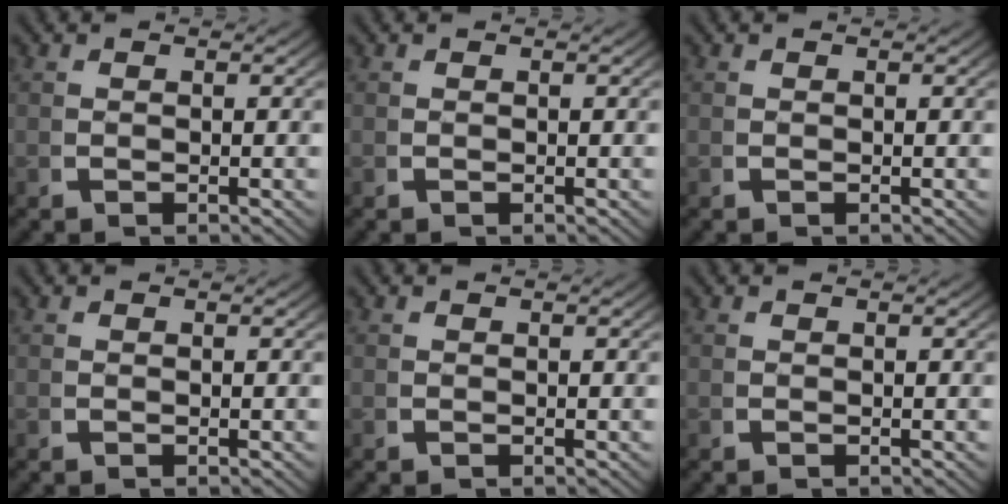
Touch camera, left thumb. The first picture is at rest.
{"total": 0.0}
{"total": 0.0}
{"total": 0.0}
{"total": 0.0}
{"total": 0.0}